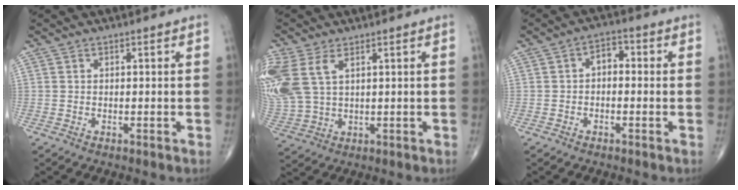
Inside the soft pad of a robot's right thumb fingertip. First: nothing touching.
{"total": 13.0, "force": [4.7, 7.6, 9.4], "torque": [-0.255, 0.000, 0.107]}
{"total": 3.9, "force": [-0.1, 2.5, 2.9], "torque": [-0.031, 0.017, -0.014]}